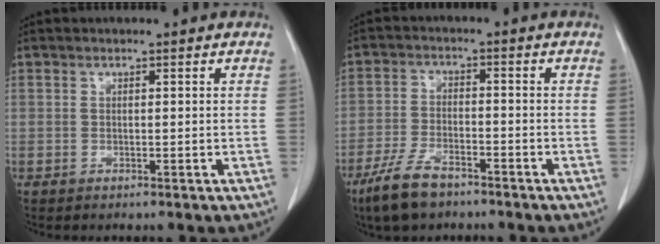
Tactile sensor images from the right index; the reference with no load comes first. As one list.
[{"total": 7.6, "force": [-5.6, 2.6, 4.4], "torque": [-0.099, -0.011, -0.105]}]